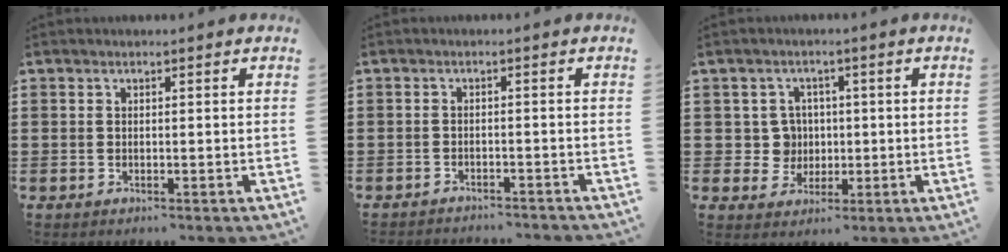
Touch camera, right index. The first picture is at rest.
{"total": 1.8, "force": [-1.8, 0.0, 0.1], "torque": [-0.007, 0.002, -0.037]}
{"total": 4.7, "force": [0.1, 4.4, 1.6], "torque": [-0.051, 0.013, 0.001]}